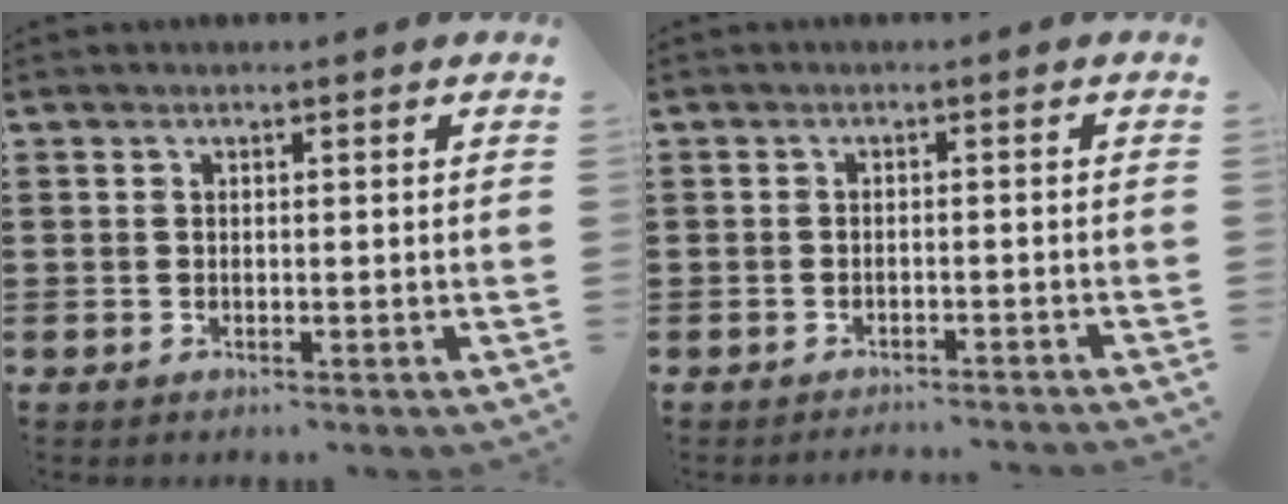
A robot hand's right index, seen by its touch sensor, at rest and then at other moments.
{"total": 1.6, "force": [-1.6, -0.3, 0.1], "torque": [-0.006, -0.003, -0.033]}